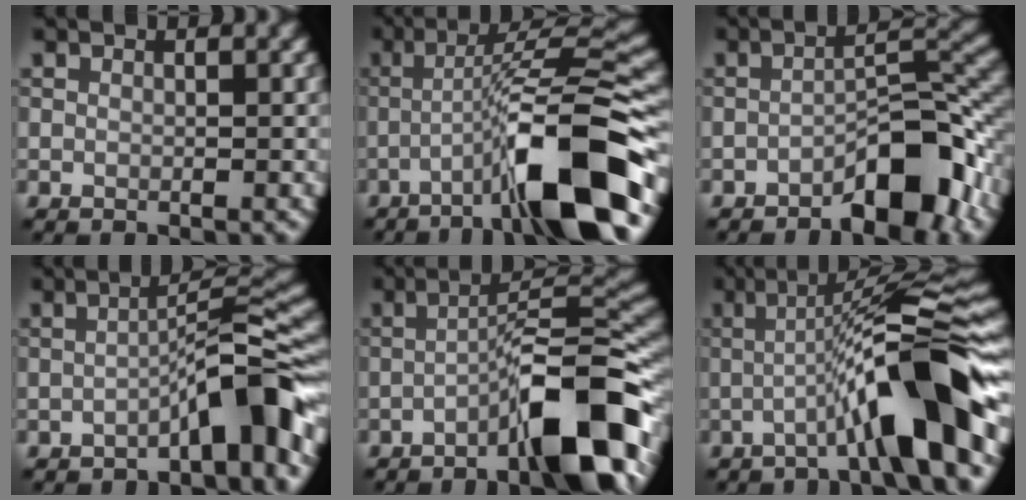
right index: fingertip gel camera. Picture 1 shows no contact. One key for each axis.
{"total": 11.6, "fx": -5.4, "fy": 1.8, "fz": 10.1, "tx": -0.145, "ty": 0.026, "tz": -0.092}
{"total": 7.2, "fx": -4.1, "fy": 2.1, "fz": 5.5, "tx": -0.069, "ty": 0.023, "tz": -0.067}
{"total": 5.9, "fx": -3.1, "fy": 0.7, "fz": 5.0, "tx": -0.070, "ty": 0.025, "tz": -0.054}
{"total": 10.6, "fx": -5.2, "fy": 2.3, "fz": 8.9, "tx": -0.125, "ty": 0.019, "tz": -0.090}
{"total": 10.2, "fx": -3.0, "fy": 1.2, "fz": 9.7, "tx": -0.133, "ty": 0.025, "tz": -0.060}